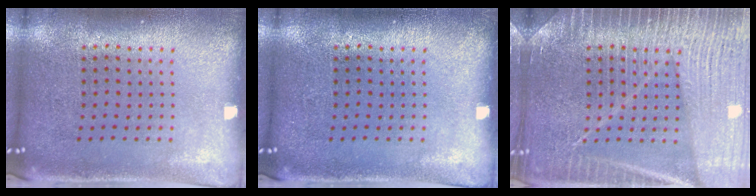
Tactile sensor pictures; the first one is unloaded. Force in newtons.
{"total": 0.0}
{"total": 6.8, "press": 6.7, "slide": 0.8}